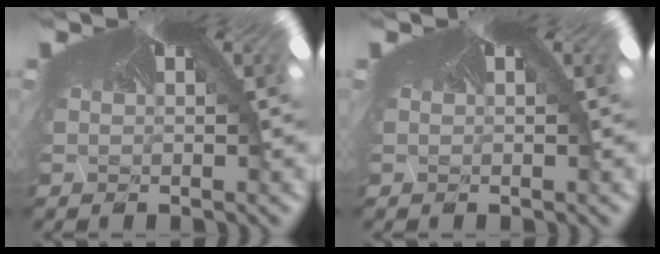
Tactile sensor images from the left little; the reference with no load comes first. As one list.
[{"total": 0.0}]